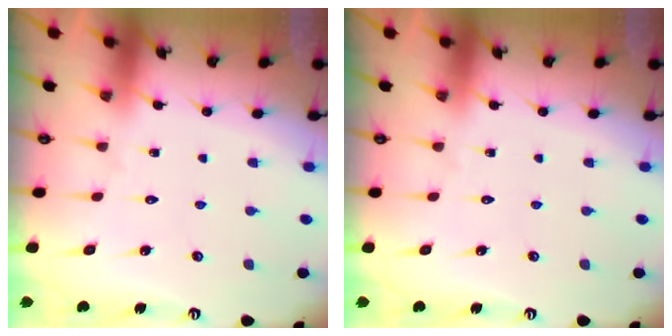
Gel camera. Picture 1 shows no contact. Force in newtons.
{"total": 0.0}